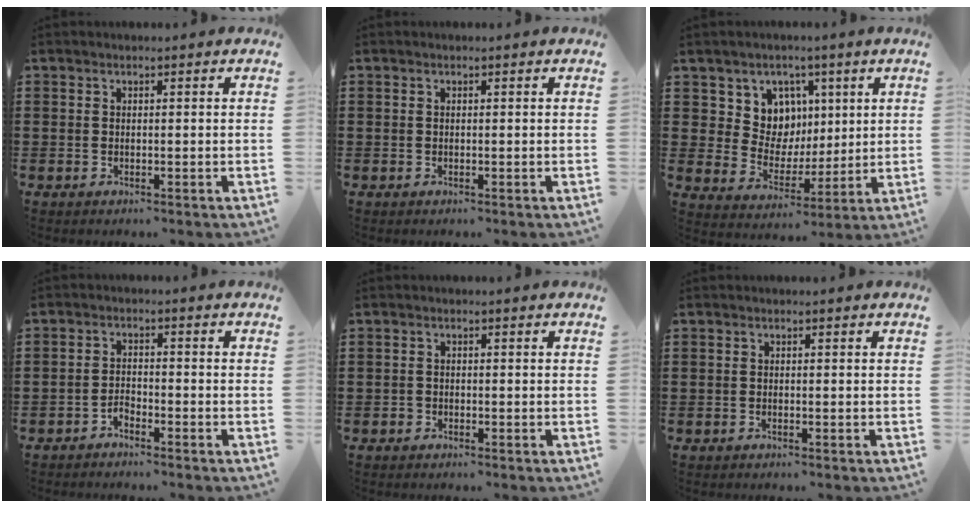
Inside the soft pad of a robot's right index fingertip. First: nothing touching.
{"total": 0.0}
{"total": 7.8, "force": [3.3, 6.9, 1.4], "torque": [-0.065, -0.013, 0.064]}
{"total": 1.9, "force": [-1.7, 0.7, 0.4], "torque": [-0.014, 0.002, -0.036]}
{"total": 0.9, "force": [-0.5, 0.7, 0.1], "torque": [-0.005, 0.003, -0.012]}
{"total": 0.0}